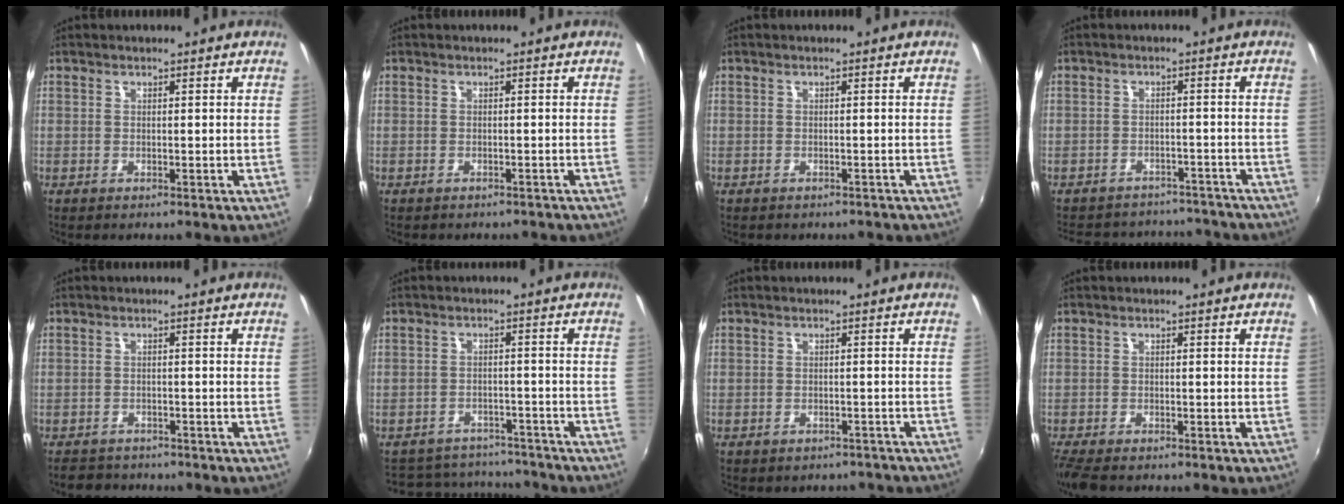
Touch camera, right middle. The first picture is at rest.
{"total": 3.2, "force": [-2.9, 1.2, 0.9], "torque": [-0.019, -0.012, -0.034]}
{"total": 2.7, "force": [-2.3, 1.1, 0.8], "torque": [-0.016, -0.011, -0.027]}
{"total": 14.9, "force": [-12.7, 6.7, 3.9], "torque": [-0.090, 0.043, -0.155]}
{"total": 4.8, "force": [-4.3, 2.0, 0.8], "torque": [-0.029, -0.006, -0.069]}
{"total": 12.4, "force": [-10.9, 5.3, 2.8], "torque": [-0.073, 0.027, -0.143]}
{"total": 5.2, "force": [-4.3, 2.7, 1.1], "torque": [-0.019, 0.003, -0.043]}
{"total": 4.9, "force": [-4.0, 1.3, 2.5], "torque": [-0.062, -0.028, -0.076]}